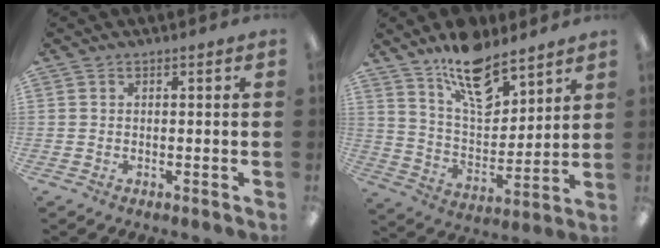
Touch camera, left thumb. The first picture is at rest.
{"total": 15.7, "force": [11.7, 6.7, 8.1], "torque": [-0.128, -0.072, 0.205]}